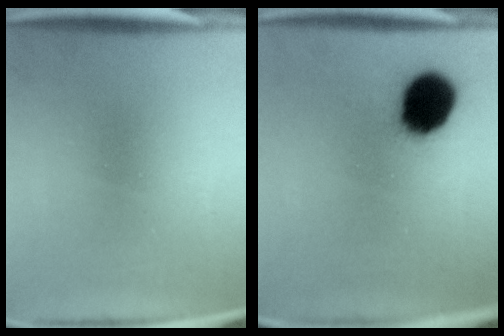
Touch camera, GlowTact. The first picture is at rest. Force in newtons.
{"total": 13.7}